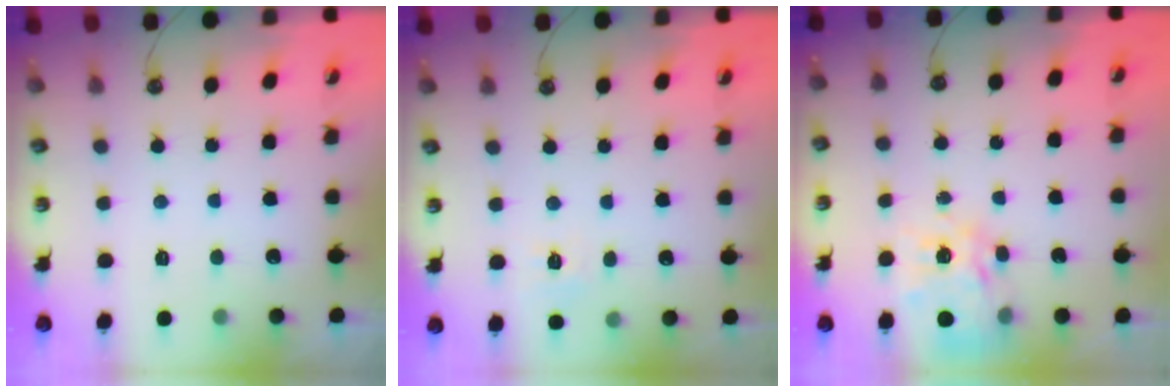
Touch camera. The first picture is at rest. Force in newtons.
{"total": 6.8, "press": 6.7, "slide": 0.7}
{"total": 13.8, "press": 13.7, "slide": 1.4}